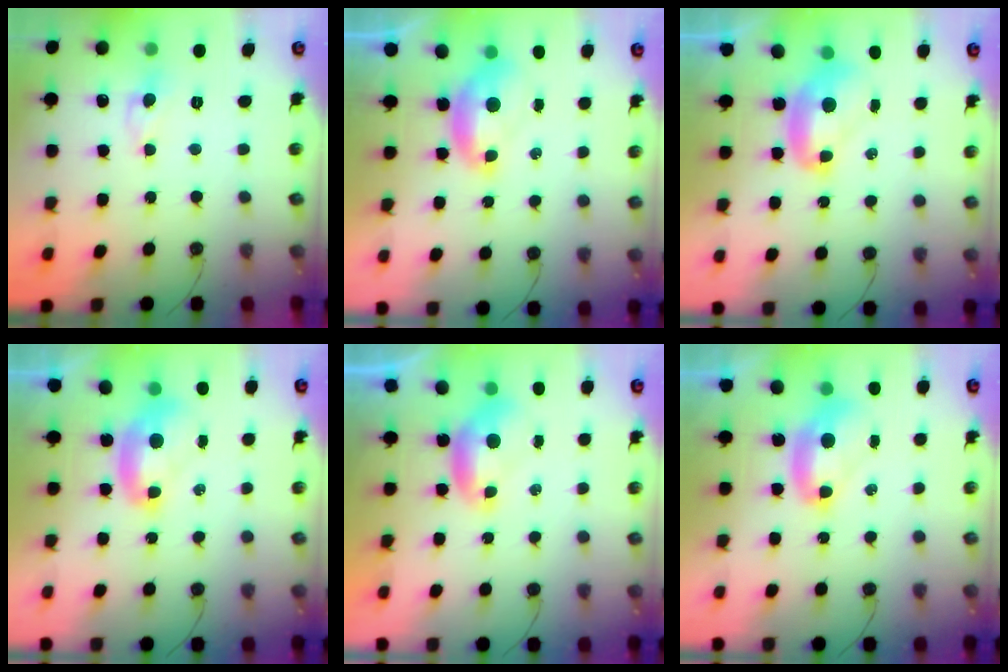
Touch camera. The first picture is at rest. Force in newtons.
{"total": 1.4, "press": 1.2, "slide": 0.6}
{"total": 2.2, "press": 2.2, "slide": 0.2}
{"total": 2.2, "press": 2.2, "slide": 0.1}
{"total": 0.0}
{"total": 2.7, "press": 2.7, "slide": 0.1}